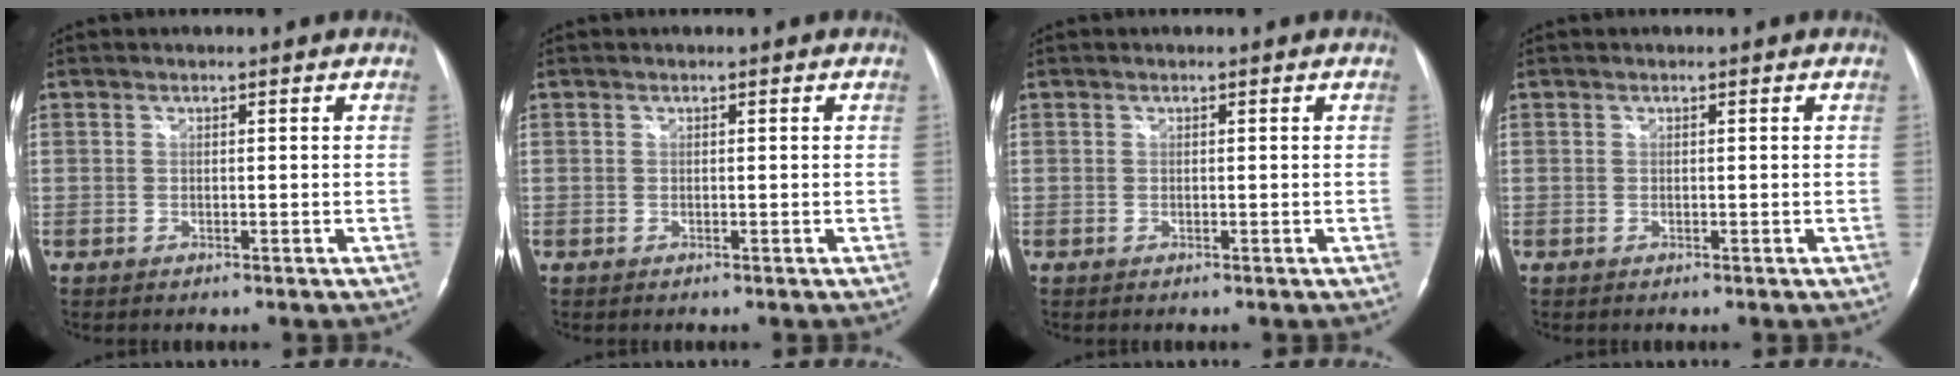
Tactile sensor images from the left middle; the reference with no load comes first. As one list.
[{"total": 0.0}, {"total": 0.0}, {"total": 0.0}]